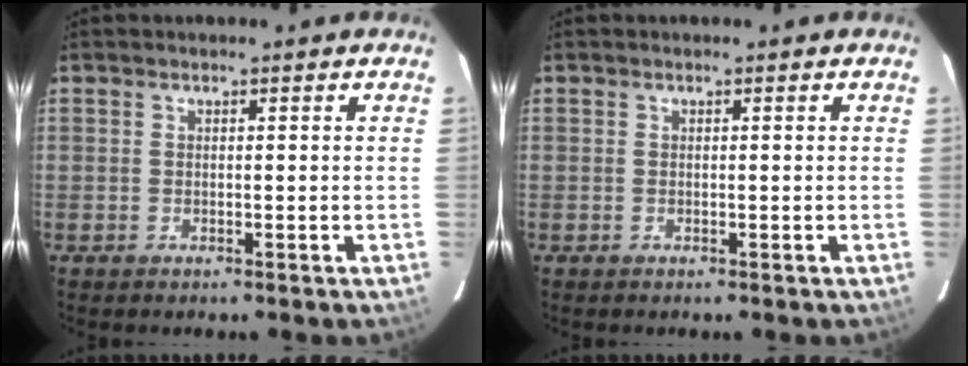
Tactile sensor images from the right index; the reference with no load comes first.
{"total": 0.0}